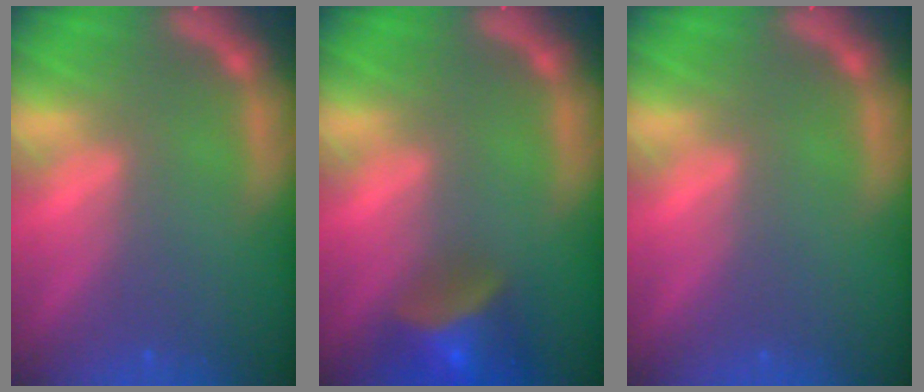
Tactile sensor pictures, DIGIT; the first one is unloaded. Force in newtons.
{"total": 5.9}
{"total": 0.0}